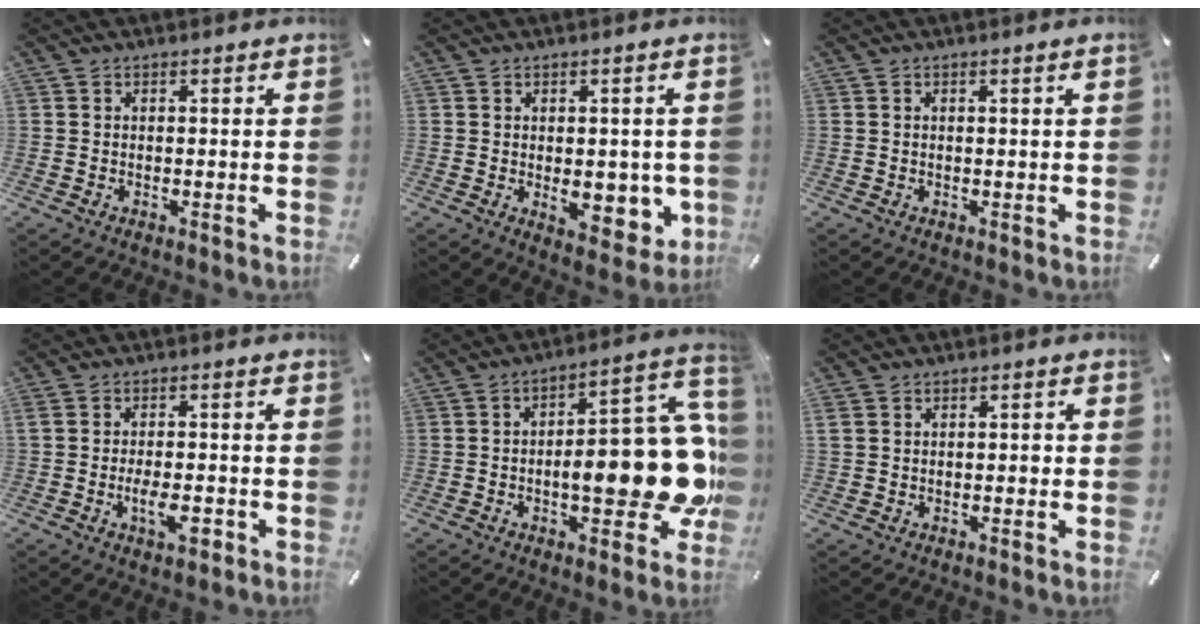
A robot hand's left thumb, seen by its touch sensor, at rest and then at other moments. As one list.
[{"total": 9.3, "force": [-1.3, 5.1, 7.6], "torque": [-0.081, -0.007, -0.014]}, {"total": 1.2, "force": [0.2, -0.1, 1.1], "torque": [-0.020, -0.004, 0.004]}, {"total": 6.1, "force": [-2.0, 2.4, 5.2], "torque": [-0.095, 0.002, -0.032]}, {"total": 23.4, "force": [-3.4, 8.9, 21.4], "torque": [-0.273, -0.004, -0.038]}, {"total": 1.8, "force": [-0.1, 1.2, 1.4], "torque": [-0.026, 0.004, -0.003]}]